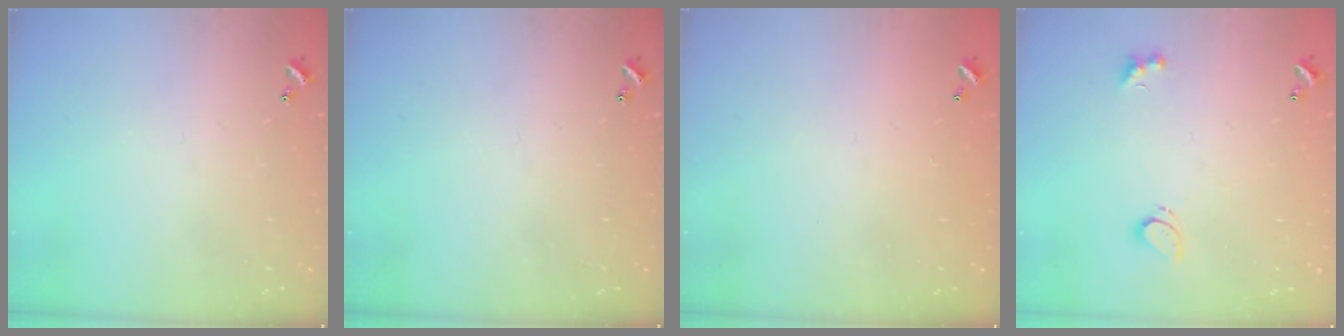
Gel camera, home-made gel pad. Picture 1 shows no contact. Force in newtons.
{"total": 0.0}
{"total": 2.9, "press": 2.9, "slide": 0.1}
{"total": 2.2, "press": 2.1, "slide": 0.6}